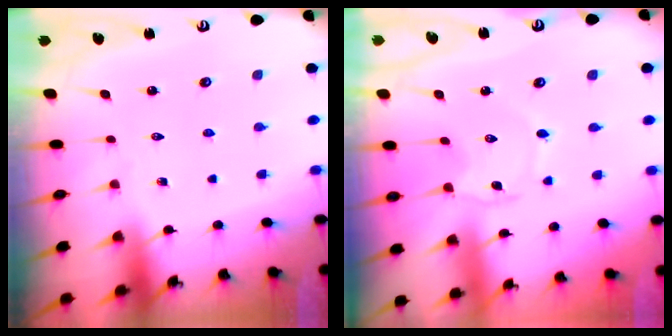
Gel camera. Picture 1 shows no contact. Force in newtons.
{"total": 2.4, "press": 2.4, "slide": 0.3}